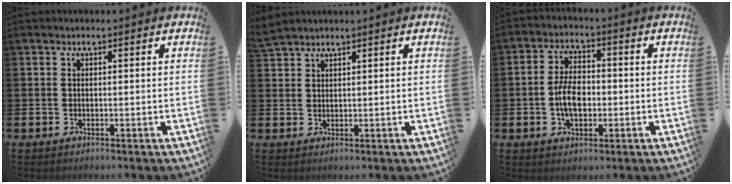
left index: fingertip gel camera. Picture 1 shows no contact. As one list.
[{"total": 2.2, "force": [2.2, 0.2, 0.2], "torque": [-0.012, -0.001, 0.043]}, {"total": 5.5, "force": [-0.8, 3.3, 4.4], "torque": [-0.075, 0.003, -0.020]}]